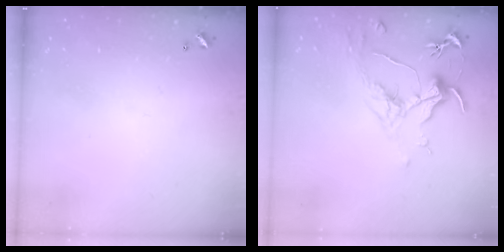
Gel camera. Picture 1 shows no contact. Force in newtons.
{"total": 1.8, "press": 1.6, "slide": 0.8}